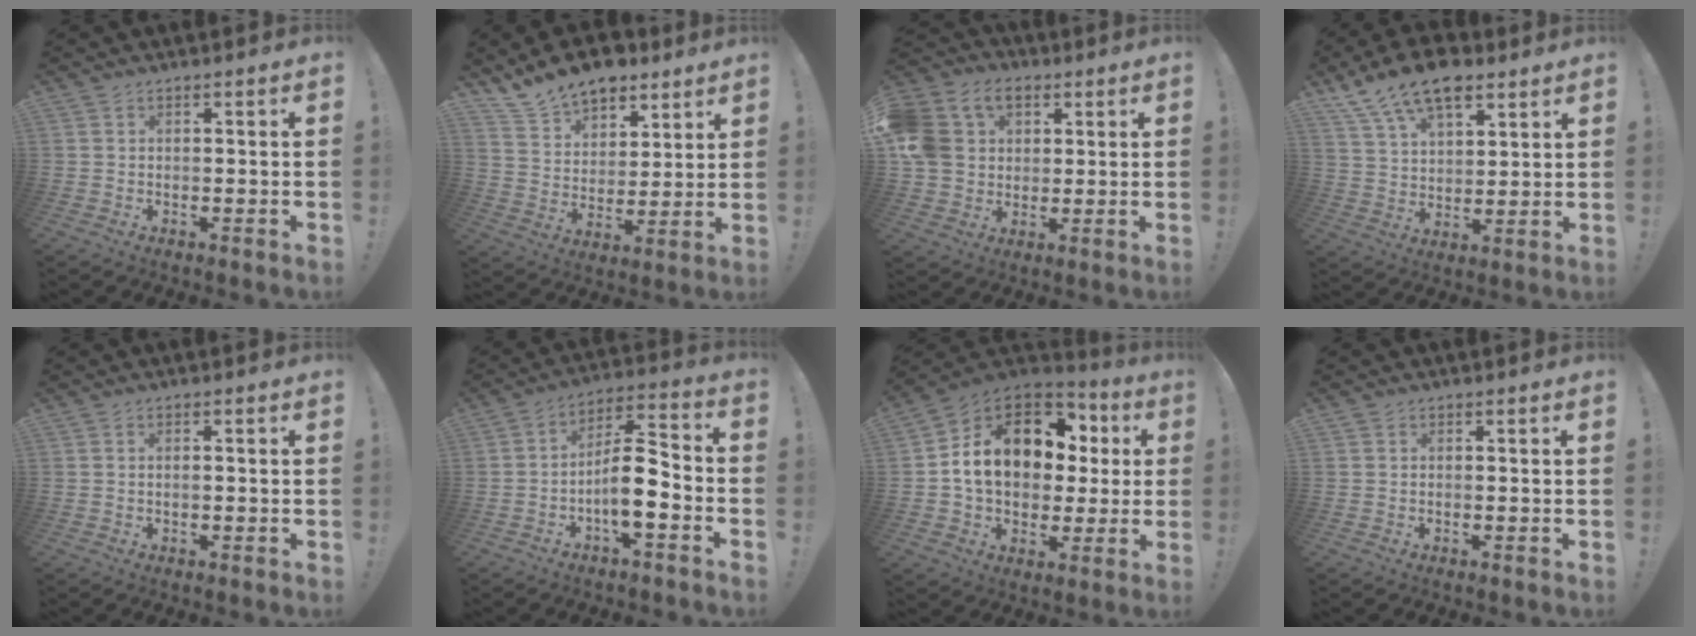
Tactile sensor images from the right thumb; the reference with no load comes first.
{"total": 13.1, "force": [10.5, 6.9, 3.7], "torque": [-0.075, -0.078, 0.198]}
{"total": 15.1, "force": [4.8, 11.9, 7.9], "torque": [-0.148, -0.009, 0.098]}
{"total": 13.7, "force": [9.2, 6.7, 7.6], "torque": [-0.133, -0.052, 0.168]}
{"total": 0.8, "force": [-0.2, 0.1, 0.7], "torque": [-0.014, 0.000, -0.002]}
{"total": 12.5, "force": [-3.9, 4.2, 11.2], "torque": [-0.186, 0.020, -0.065]}
{"total": 17.9, "force": [4.2, 13.2, 11.4], "torque": [-0.169, -0.001, 0.091]}
{"total": 0.0}